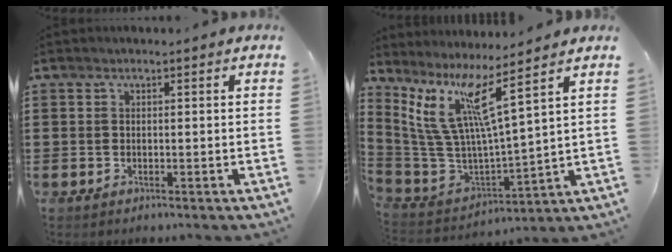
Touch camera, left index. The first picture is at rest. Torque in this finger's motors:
{"motor_torque": [1.09, 0.28, 0.36, 0.21]}